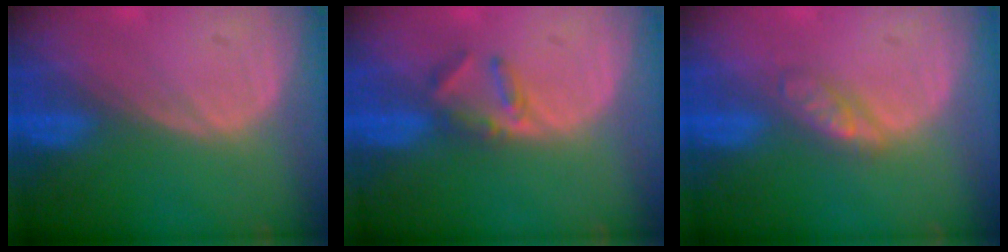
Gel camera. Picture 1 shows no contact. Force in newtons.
{"total": 3.2, "press": 3.0, "slide": 1.0}
{"total": 3.1, "press": 3.0, "slide": 0.3}